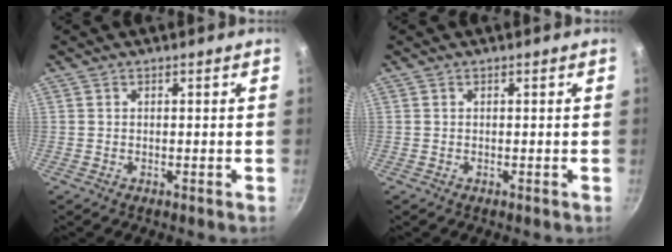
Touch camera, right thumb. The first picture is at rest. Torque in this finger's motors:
{"motor_torque": [0.00, 0.00, -0.02, 0.02, 0.00]}